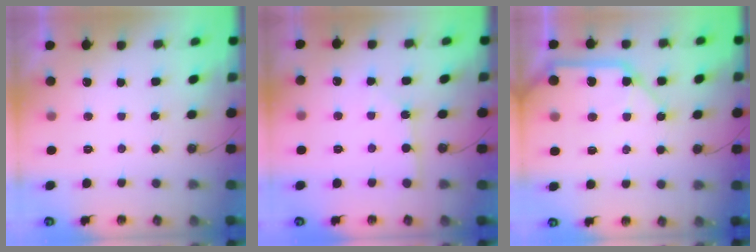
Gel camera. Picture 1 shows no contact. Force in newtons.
{"total": 2.0, "press": 2.0, "slide": 0.3}
{"total": 12.3, "press": 12.2, "slide": 1.6}